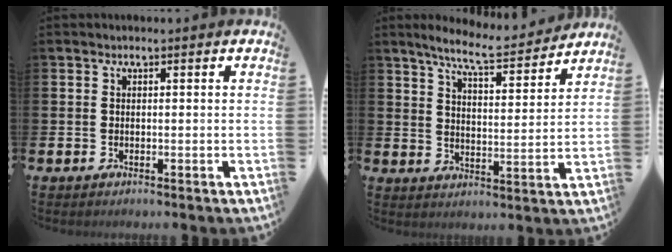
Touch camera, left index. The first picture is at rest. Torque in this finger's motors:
{"motor_torque": [0.32, -0.52, 0.32, 0.11]}